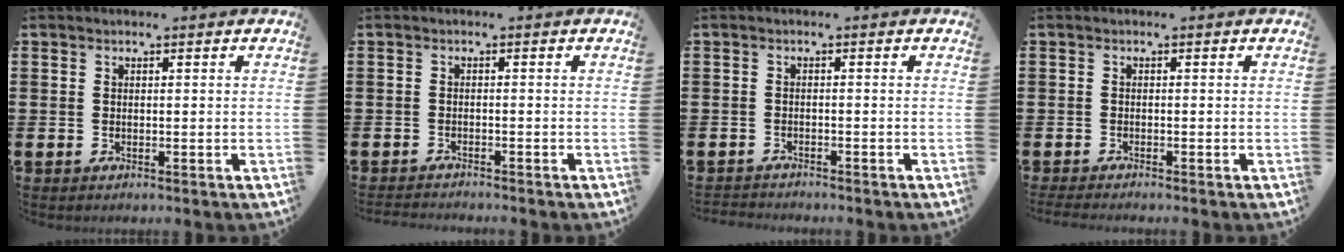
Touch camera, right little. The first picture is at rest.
{"total": 1.1, "force": [-1.1, -0.1, 0.0], "torque": [-0.002, 0.001, -0.023]}
{"total": 1.1, "force": [-1.1, 0.0, -0.1], "torque": [-0.001, 0.001, -0.024]}
{"total": 0.8, "force": [-0.7, 0.0, 0.4], "torque": [-0.005, -0.004, -0.014]}